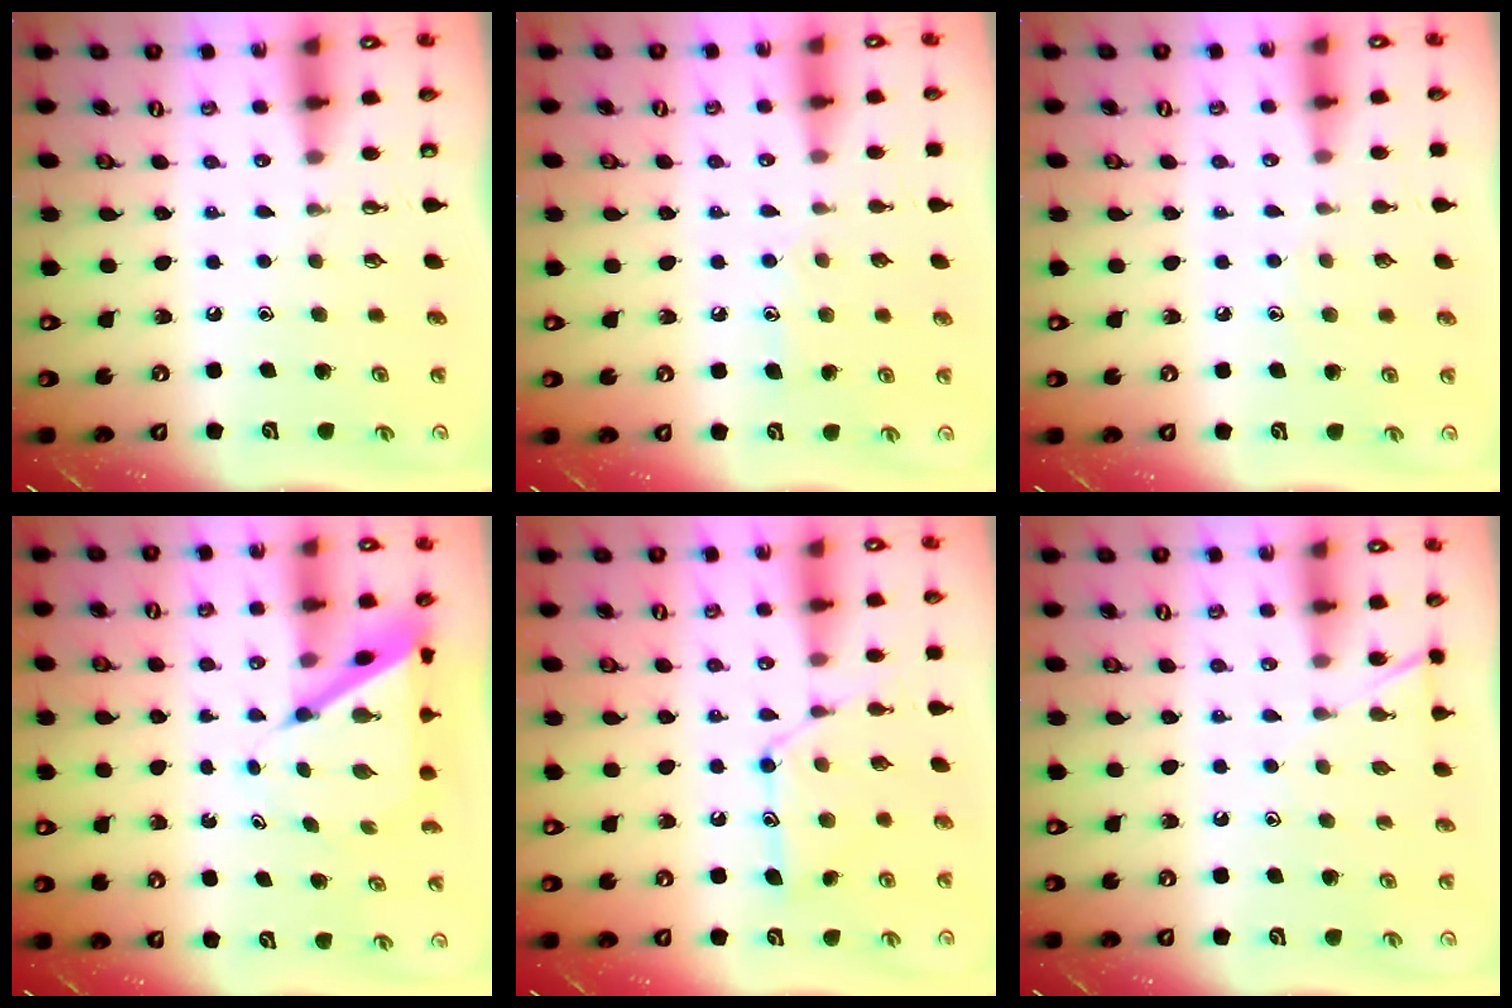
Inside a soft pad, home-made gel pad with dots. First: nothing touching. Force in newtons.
{"total": 6.1, "press": 6.1, "slide": 0.0}
{"total": 3.3, "press": 3.3, "slide": 0.4}
{"total": 6.6, "press": 6.6, "slide": 0.4}
{"total": 10.9, "press": 10.9, "slide": 0.1}
{"total": 6.3, "press": 6.3, "slide": 0.6}